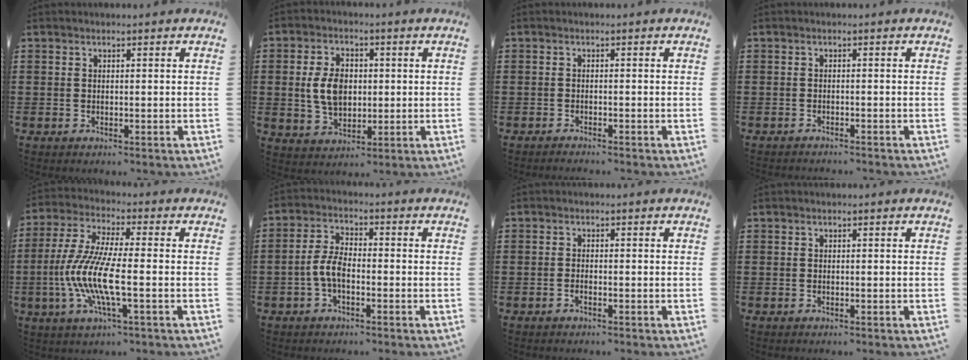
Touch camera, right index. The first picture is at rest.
{"total": 7.2, "force": [0.4, 4.8, 5.3], "torque": [-0.122, 0.005, -0.001]}
{"total": 0.9, "force": [-0.9, -0.1, 0.1], "torque": [-0.004, -0.001, -0.018]}
{"total": 1.0, "force": [-1.0, -0.1, 0.0], "torque": [-0.003, 0.001, -0.020]}
{"total": 10.1, "force": [-2.9, 2.1, 9.4], "torque": [-0.223, -0.022, -0.066]}
{"total": 5.1, "force": [-1.6, 2.5, 4.2], "torque": [-0.101, -0.001, -0.036]}
{"total": 0.8, "force": [-0.6, 0.0, 0.5], "torque": [-0.013, -0.007, -0.010]}
{"total": 0.0}